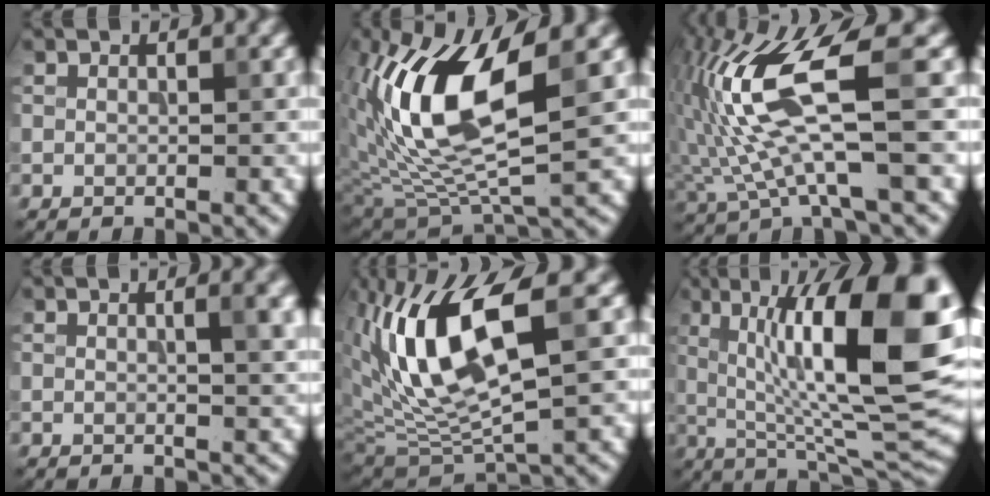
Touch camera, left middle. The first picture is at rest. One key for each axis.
{"total": 11.5, "fx": 2.6, "fy": 4.5, "fz": 10.2, "tx": -0.211, "ty": -0.003, "tz": 0.048}
{"total": 9.6, "fx": 1.4, "fy": 2.3, "fz": 9.2, "tx": -0.197, "ty": 0.000, "tz": 0.032}
{"total": 4.2, "fx": 1.0, "fy": 1.4, "fz": 3.9, "tx": -0.039, "ty": 0.012, "tz": 0.010}
{"total": 10.3, "fx": 3.0, "fy": 3.5, "fz": 9.2, "tx": -0.178, "ty": -0.002, "tz": 0.059}
{"total": 17.1, "fx": 3.6, "fy": 5.3, "fz": 15.9, "tx": -0.225, "ty": 0.008, "tz": 0.053}